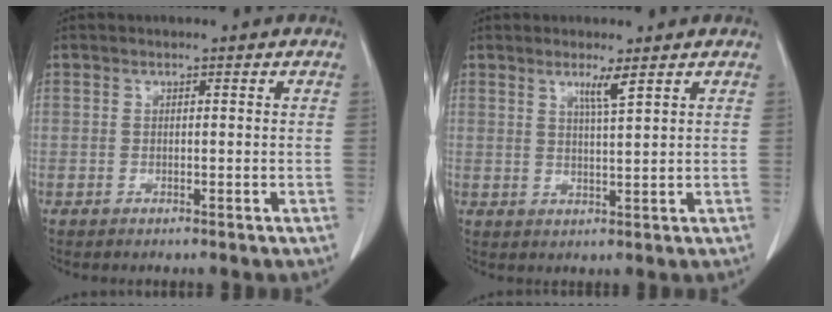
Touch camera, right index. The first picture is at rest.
{"total": 2.8, "force": [1.7, -0.4, 2.1], "torque": [-0.040, -0.006, 0.033]}